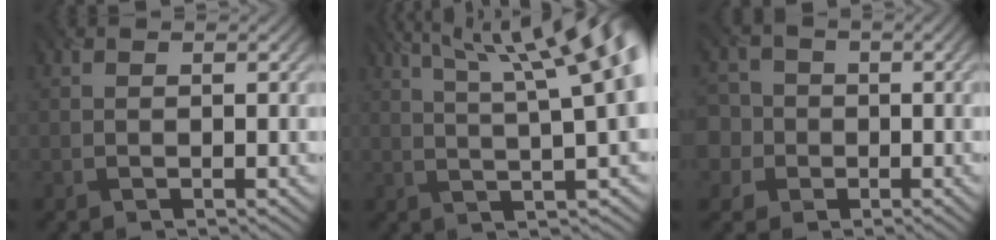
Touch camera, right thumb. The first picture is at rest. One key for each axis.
{"total": 14.2, "fx": 6.1, "fy": 3.9, "fz": 12.2, "tx": -0.142, "ty": 0.059, "tz": 0.070}
{"total": 6.7, "fx": -0.7, "fy": 6.5, "fz": 1.6, "tx": -0.064, "ty": 0.010, "tz": -0.045}